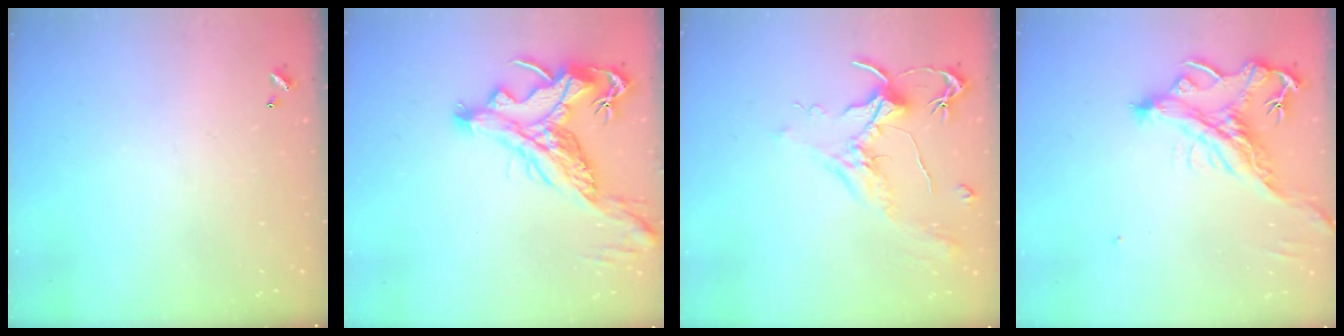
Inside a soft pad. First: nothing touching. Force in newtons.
{"total": 4.6, "press": 4.2, "slide": 2.0}
{"total": 2.0, "press": 1.8, "slide": 0.8}
{"total": 2.1, "press": 1.8, "slide": 1.2}